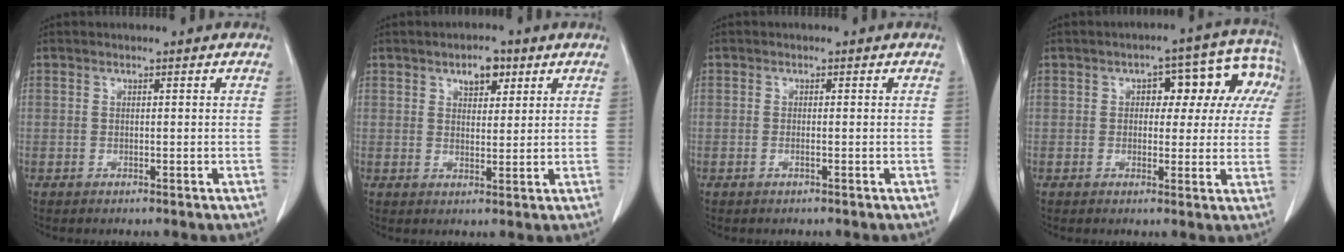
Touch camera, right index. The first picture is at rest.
{"total": 4.0, "force": [2.3, 2.1, 2.6], "torque": [-0.037, 0.002, 0.036]}
{"total": 0.5, "force": [-0.1, -0.1, 0.5], "torque": [-0.006, 0.001, 0.000]}
{"total": 10.1, "force": [2.7, 5.4, 8.1], "torque": [-0.080, 0.044, 0.030]}